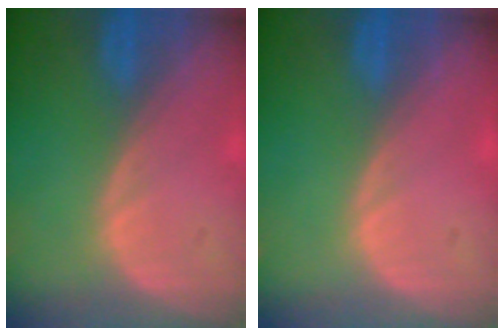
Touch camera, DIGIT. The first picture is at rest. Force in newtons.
{"total": 0.0}